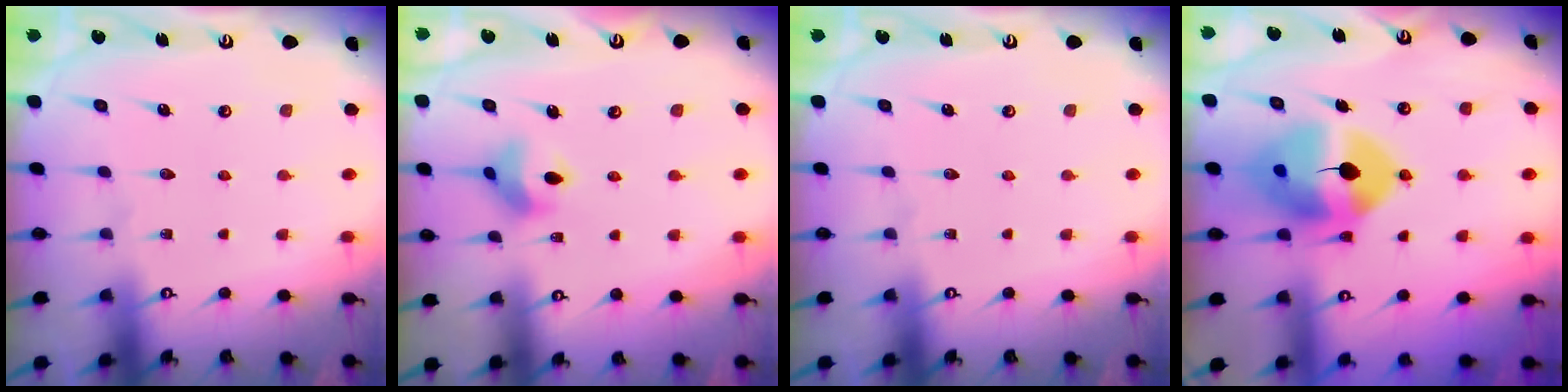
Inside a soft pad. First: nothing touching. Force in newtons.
{"total": 8.5, "press": 8.2, "slide": 1.9}
{"total": 0.0}
{"total": 12.6, "press": 12.5, "slide": 1.8}